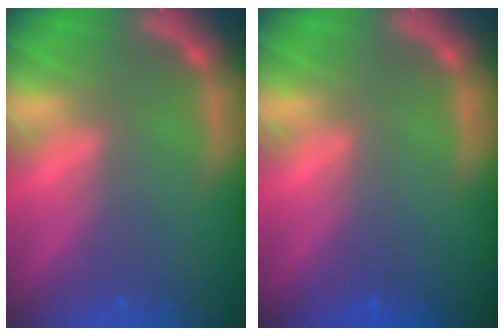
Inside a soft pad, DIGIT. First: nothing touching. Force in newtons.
{"total": 0.0}